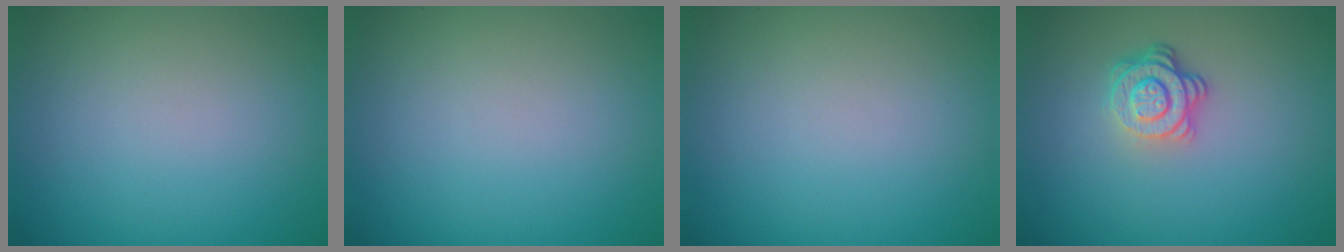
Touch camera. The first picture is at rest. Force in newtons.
{"total": 0.0}
{"total": 0.0}
{"total": 3.5, "press": 2.8, "slide": 2.2}